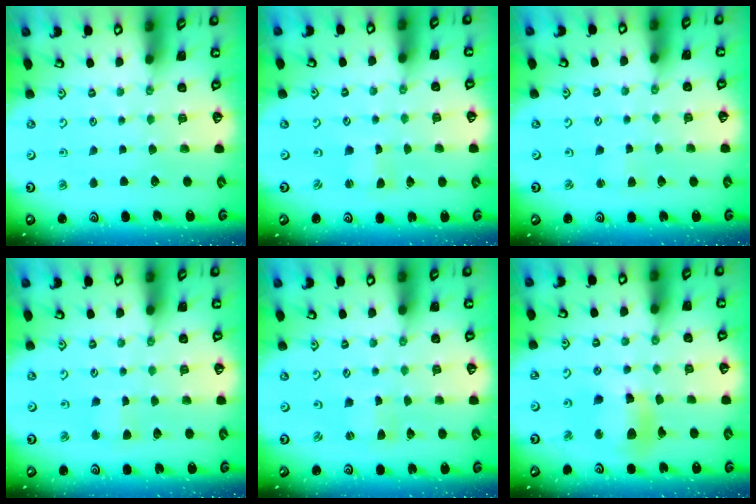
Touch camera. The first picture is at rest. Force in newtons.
{"total": 0.8, "press": 0.8, "slide": 0.0}
{"total": 2.5, "press": 2.5, "slide": 0.2}
{"total": 2.6, "press": 2.6, "slide": 0.3}
{"total": 1.5, "press": 1.4, "slide": 0.2}
{"total": 11.5, "press": 11.4, "slide": 1.7}